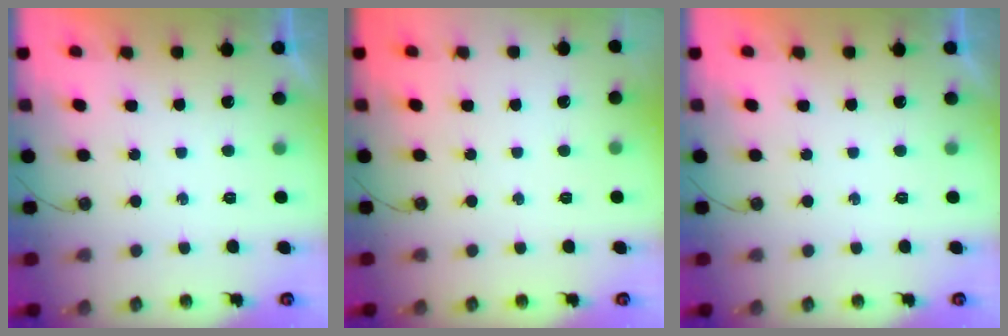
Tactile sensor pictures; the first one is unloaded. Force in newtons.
{"total": 0.0}
{"total": 0.0}